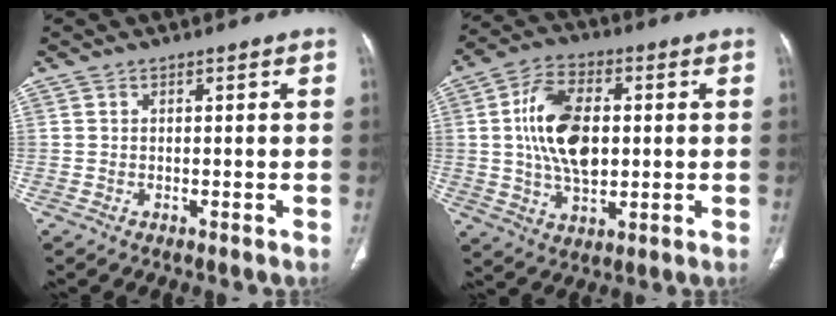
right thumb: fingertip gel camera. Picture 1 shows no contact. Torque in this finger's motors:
{"motor_torque": [2.14, 2.12, 1.56, -0.10, 0.18]}